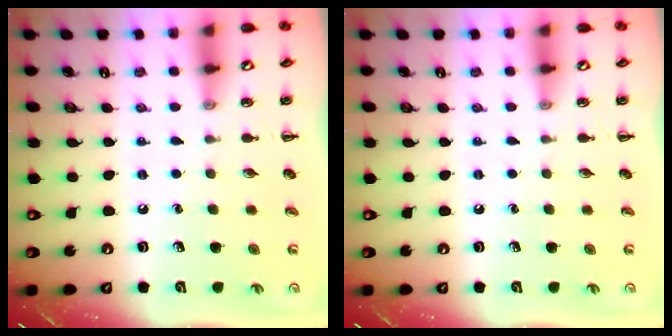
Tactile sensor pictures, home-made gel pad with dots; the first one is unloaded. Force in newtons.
{"total": 0.0}